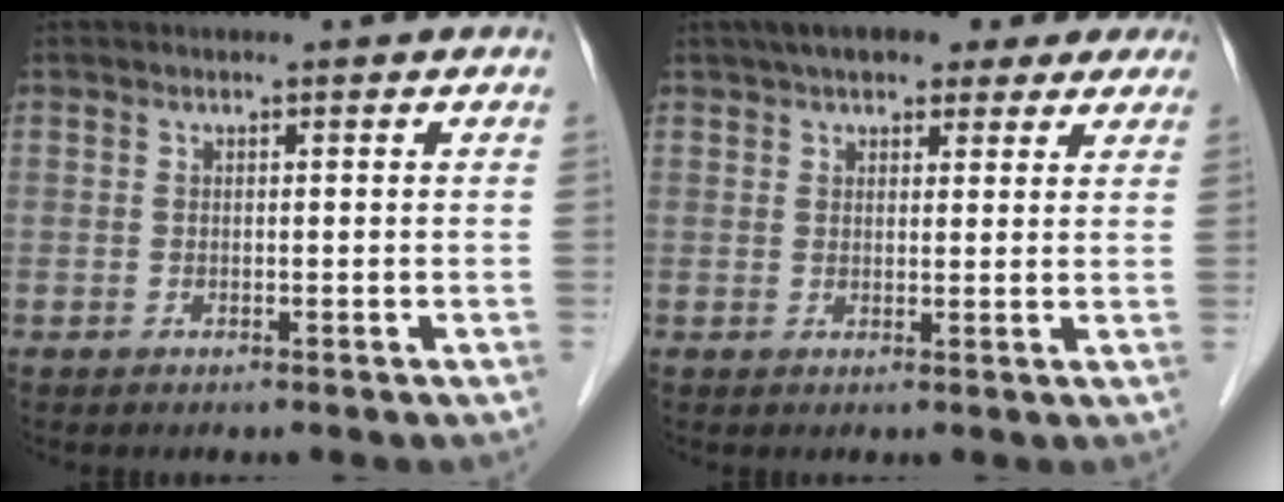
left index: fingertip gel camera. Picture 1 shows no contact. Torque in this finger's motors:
{"motor_torque": [-0.98, -1.16, 0.02, 0.12]}